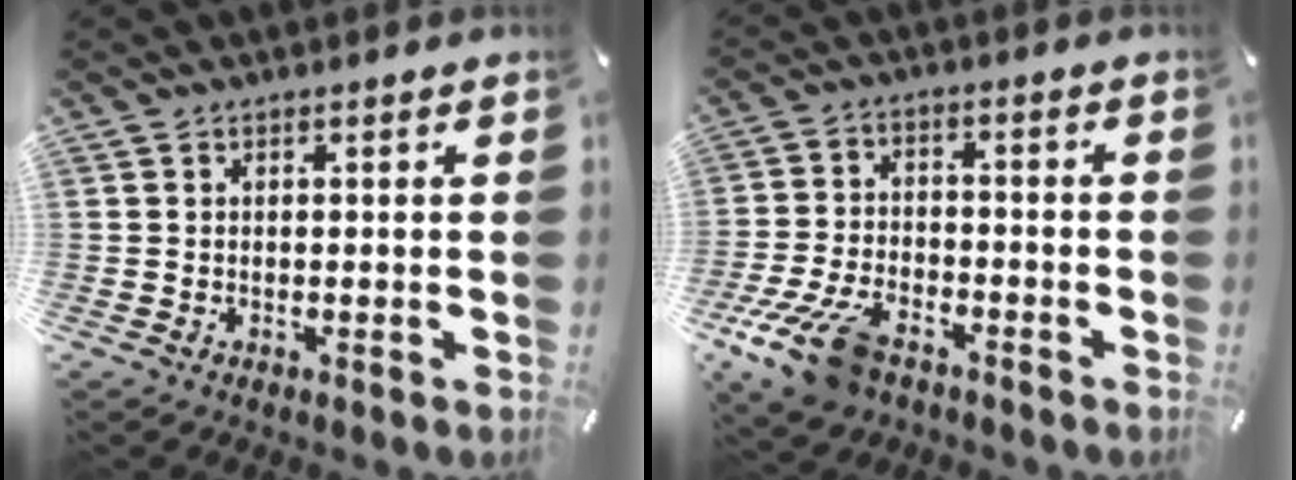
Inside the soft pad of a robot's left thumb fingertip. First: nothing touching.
{"total": 12.2, "force": [-7.6, 6.1, 7.3], "torque": [-0.150, 0.034, -0.141]}